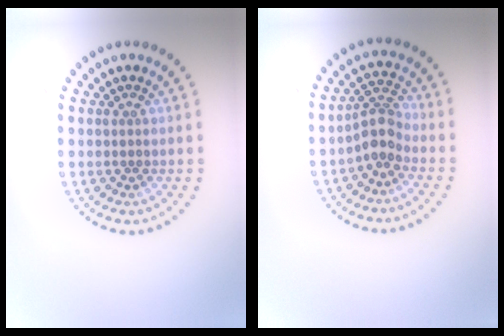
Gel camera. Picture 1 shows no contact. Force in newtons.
{"total": 2.8, "press": 2.2, "slide": 1.7}